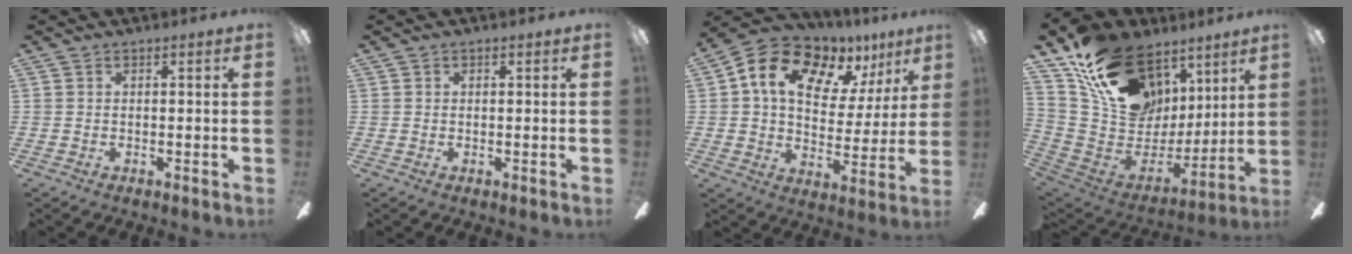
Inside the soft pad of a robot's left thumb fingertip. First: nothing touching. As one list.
[{"total": 0.7, "force": [0.0, 0.7, 0.3], "torque": [-0.005, 0.003, 0.000]}, {"total": 14.6, "force": [9.4, 8.5, 7.2], "torque": [-0.136, -0.054, 0.167]}, {"total": 21.4, "force": [12.3, 14.3, 10.1], "torque": [-0.180, -0.067, 0.239]}]